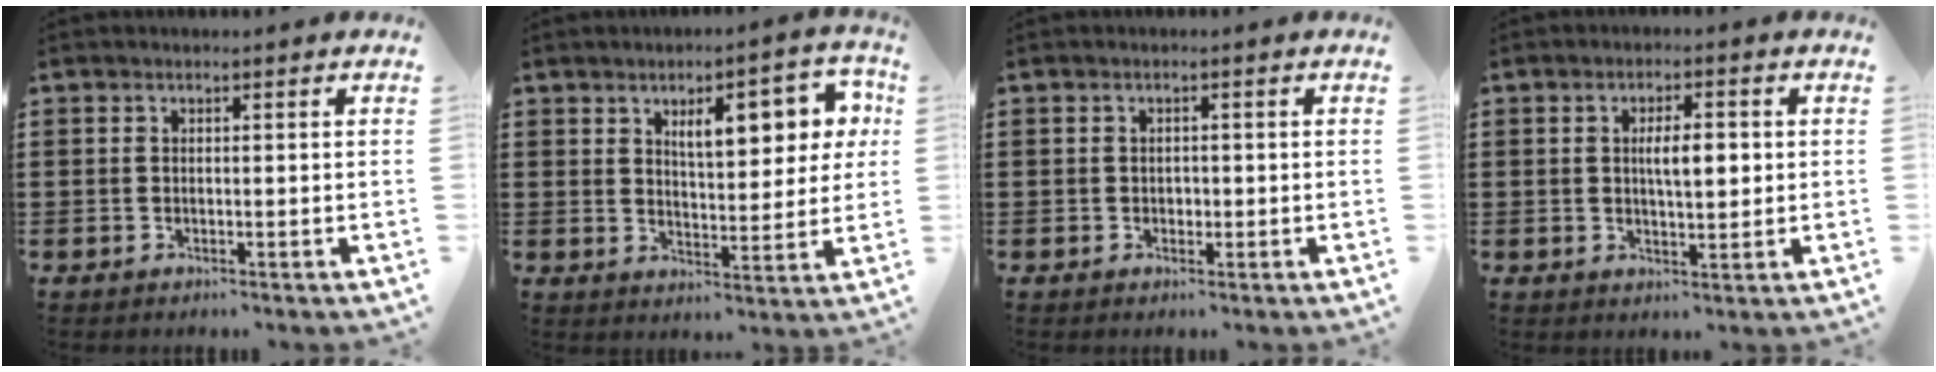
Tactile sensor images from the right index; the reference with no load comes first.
{"total": 8.5, "force": [3.8, 3.5, 6.7], "torque": [-0.100, -0.005, 0.056]}
{"total": 0.9, "force": [-0.1, 0.8, 0.5], "torque": [-0.011, 0.004, -0.003]}
{"total": 4.4, "force": [0.5, 1.5, 4.1], "torque": [-0.063, 0.000, 0.003]}